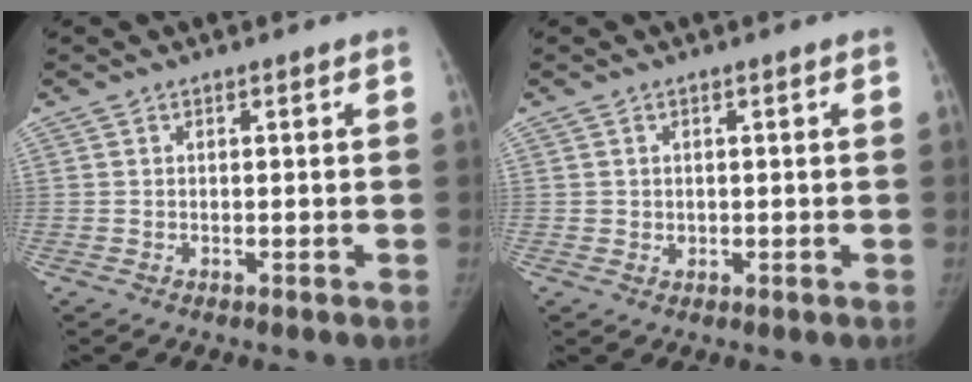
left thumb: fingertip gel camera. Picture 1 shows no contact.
{"total": 1.1, "force": [0.0, 1.1, 0.2], "torque": [0.005, 0.001, 0.003]}